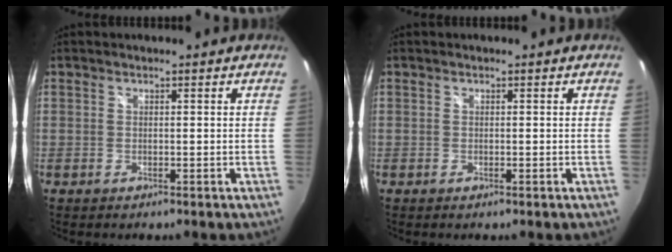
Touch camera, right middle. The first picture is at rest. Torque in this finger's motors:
{"motor_torque": [-0.01, -0.30, -0.02, 0.00]}